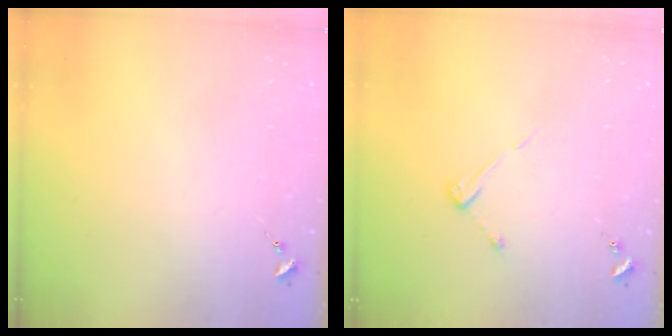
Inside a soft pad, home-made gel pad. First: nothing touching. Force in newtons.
{"total": 4.7, "press": 4.7, "slide": 0.4}